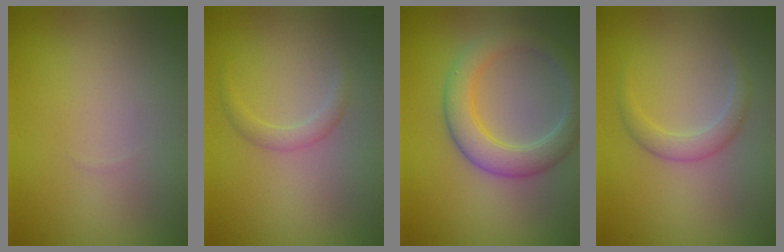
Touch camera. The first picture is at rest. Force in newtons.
{"total": 1.2, "press": 1.2, "slide": 0.1}
{"total": 4.4, "press": 4.4, "slide": 0.4}
{"total": 1.7, "press": 1.7, "slide": 0.0}